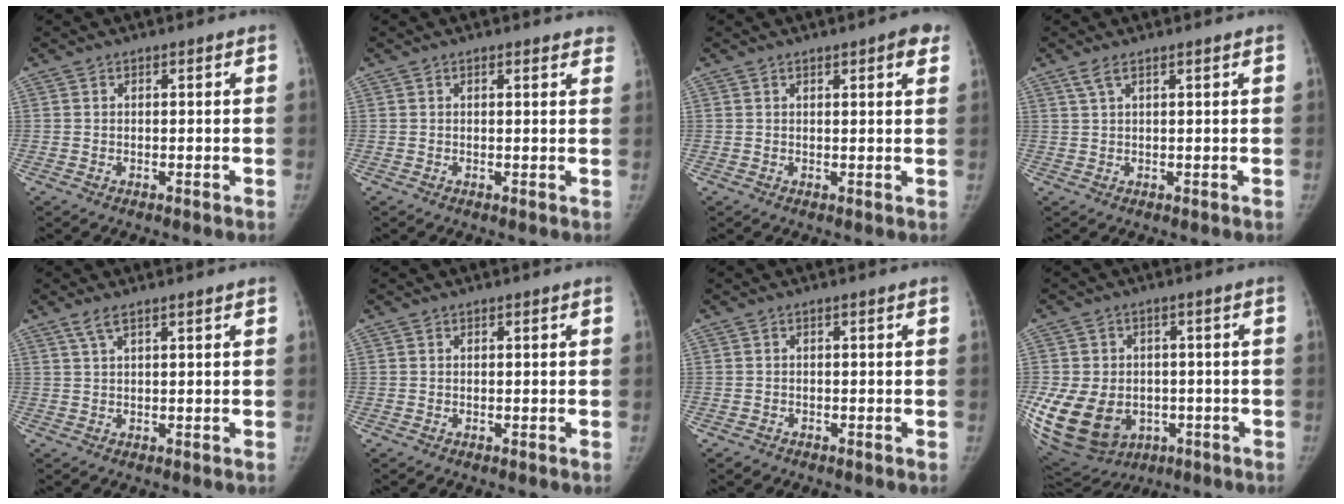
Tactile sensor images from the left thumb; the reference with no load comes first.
{"total": 2.8, "force": [2.1, 0.9, 1.5], "torque": [0.001, 0.000, 0.019]}
{"total": 4.3, "force": [2.5, 1.1, 3.3], "torque": [-0.032, -0.007, 0.026]}
{"total": 2.4, "force": [1.6, 0.5, 1.7], "torque": [-0.045, 0.007, 0.037]}
{"total": 2.5, "force": [1.7, 0.5, 1.8], "torque": [-0.044, 0.005, 0.039]}
{"total": 0.0}
{"total": 1.0, "force": [-0.7, 0.7, 0.2], "torque": [-0.006, 0.001, -0.011]}
{"total": 22.0, "force": [-5.3, 17.0, 12.8], "torque": [-0.285, 0.006, -0.055]}